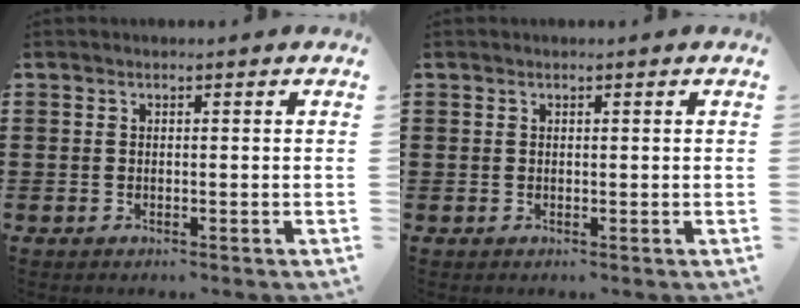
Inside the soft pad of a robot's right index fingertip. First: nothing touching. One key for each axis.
{"total": 0.0}